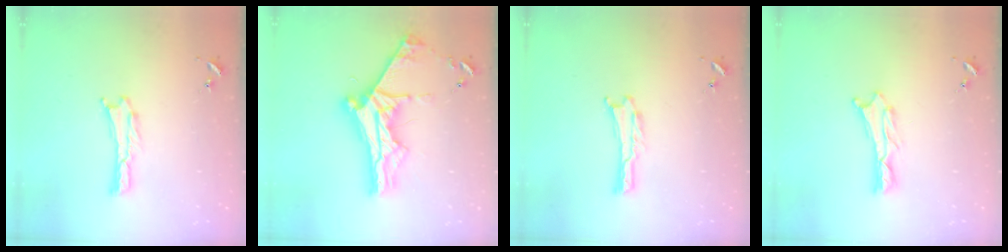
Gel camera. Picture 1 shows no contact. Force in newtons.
{"total": 10.9, "press": 10.8, "slide": 1.0}
{"total": 0.0}
{"total": 1.1, "press": 1.0, "slide": 0.2}